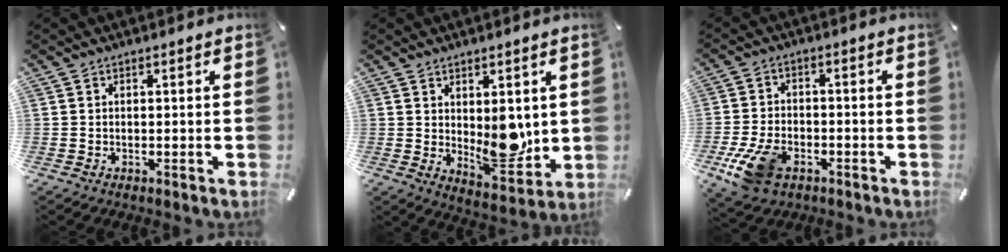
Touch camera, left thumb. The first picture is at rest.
{"total": 10.0, "force": [1.6, 6.0, 7.9], "torque": [-0.095, -0.027, 0.034]}
{"total": 10.3, "force": [-5.1, 6.3, 6.4], "torque": [-0.143, 0.012, -0.091]}